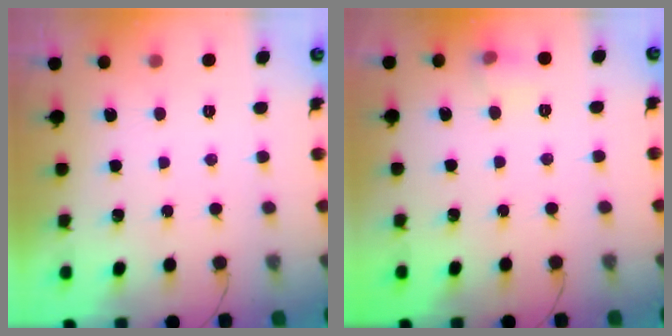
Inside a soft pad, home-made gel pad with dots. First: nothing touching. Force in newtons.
{"total": 5.8, "press": 5.6, "slide": 1.4}